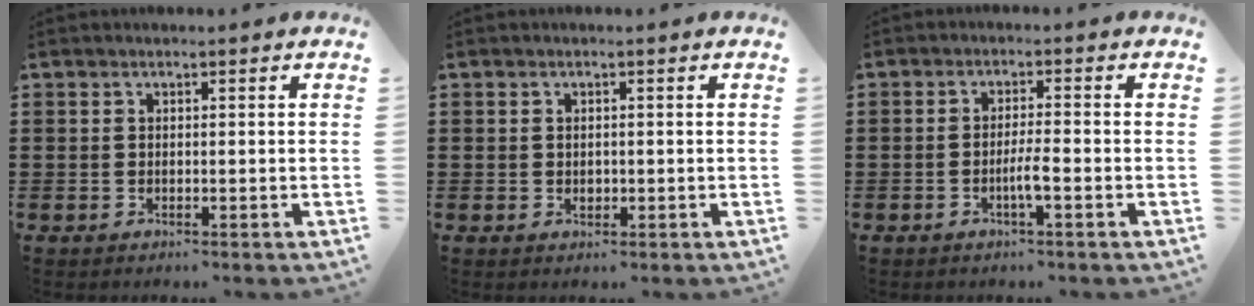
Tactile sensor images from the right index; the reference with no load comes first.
{"total": 0.9, "force": [0.0, 0.6, 0.7], "torque": [-0.014, 0.003, 0.000]}
{"total": 3.2, "force": [-1.2, 0.1, 3.0], "torque": [-0.059, -0.005, -0.025]}